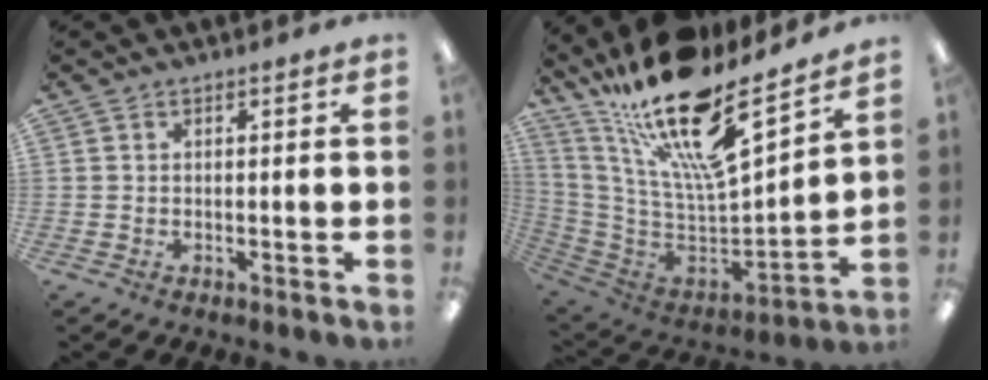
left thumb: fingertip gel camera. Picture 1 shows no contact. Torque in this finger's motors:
{"motor_torque": [2.18, -0.23, 1.95, -0.74, 0.44]}